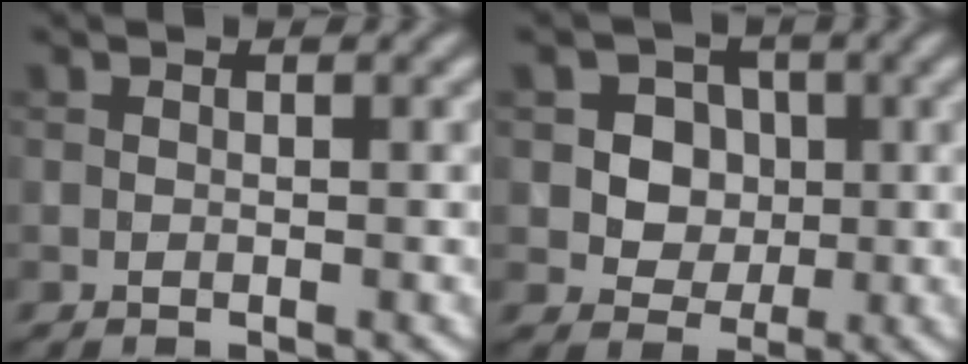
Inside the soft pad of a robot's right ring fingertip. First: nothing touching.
{"total": 5.1, "force": [1.2, 4.5, 2.2], "torque": [-0.030, 0.005, 0.021]}